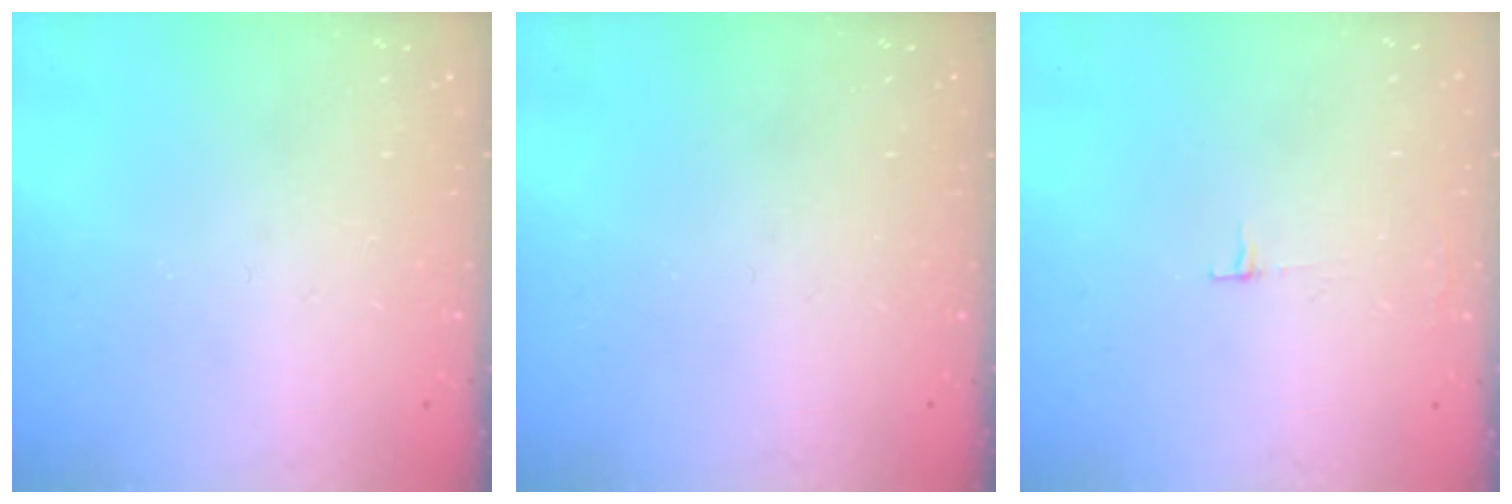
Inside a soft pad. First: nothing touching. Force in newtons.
{"total": 0.0}
{"total": 3.3, "press": 3.3, "slide": 0.4}